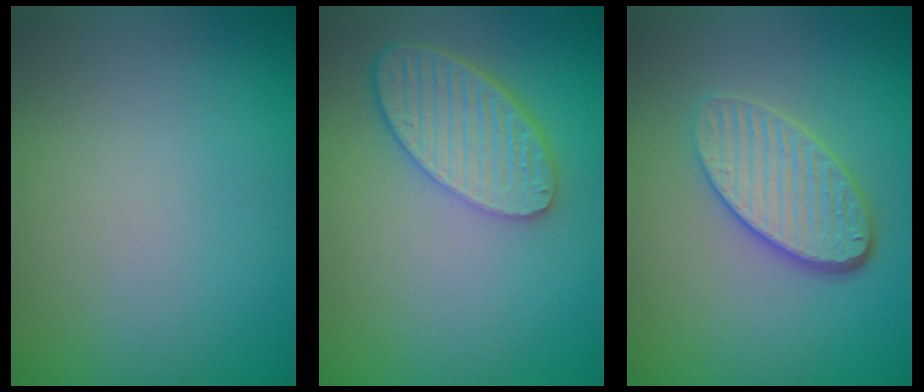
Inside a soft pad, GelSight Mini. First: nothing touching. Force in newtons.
{"total": 5.6, "press": 4.5, "slide": 3.3}
{"total": 4.8, "press": 3.6, "slide": 3.3}